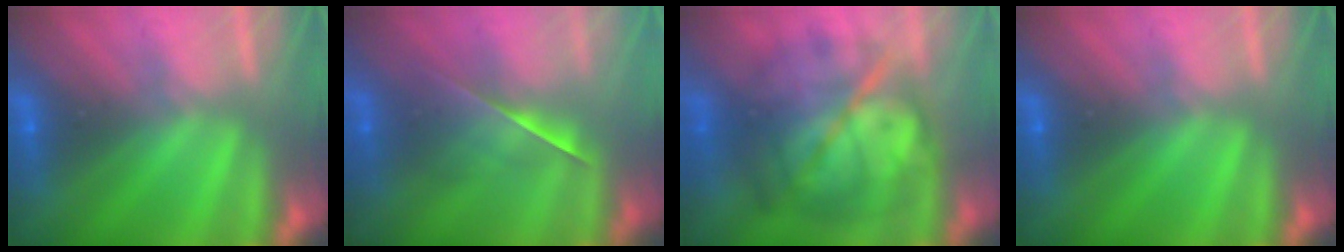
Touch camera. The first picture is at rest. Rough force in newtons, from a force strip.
{"total": 2.1}
{"total": 7.6}
{"total": 0.0}